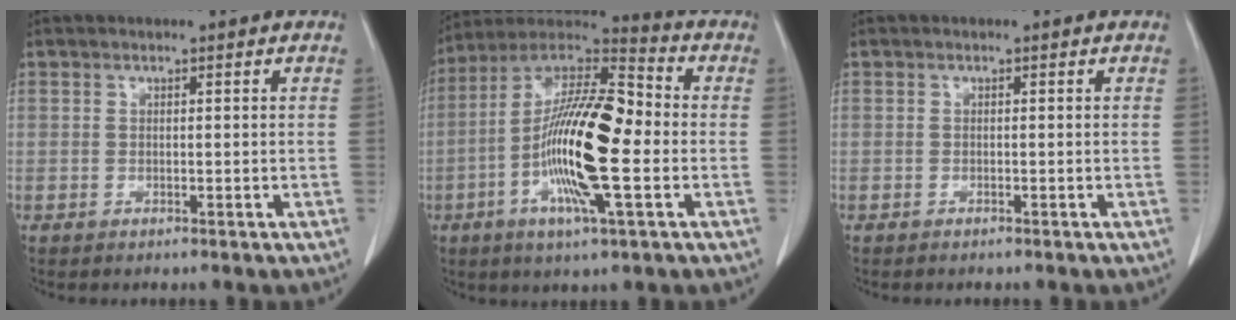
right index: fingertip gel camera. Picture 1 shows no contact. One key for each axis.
{"total": 18.1, "fx": -3.0, "fy": 3.0, "fz": 17.6, "tx": -0.336, "ty": 0.006, "tz": -0.062}
{"total": 0.0}